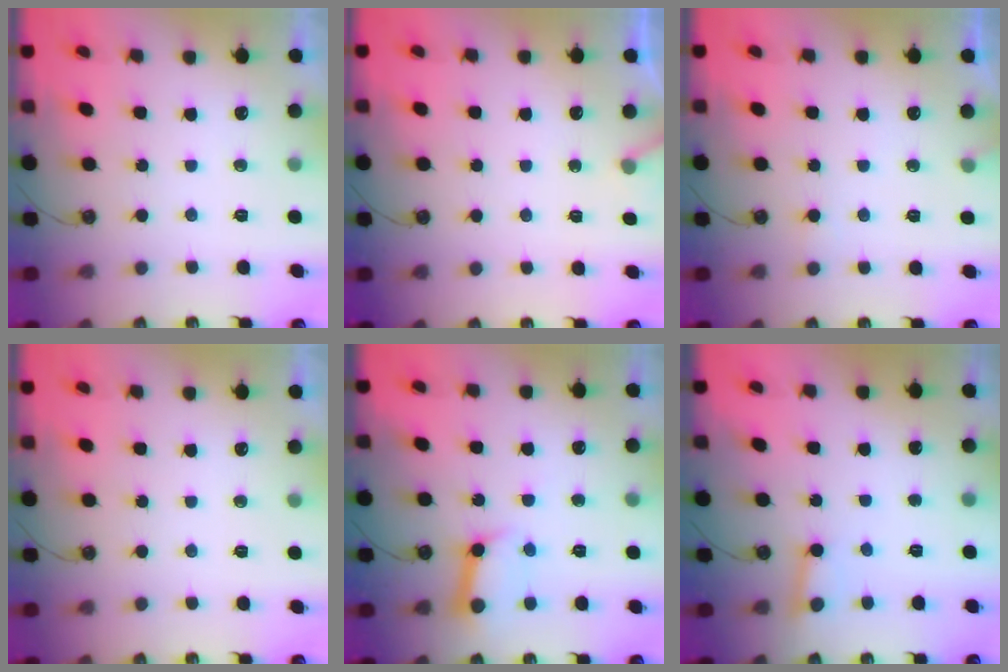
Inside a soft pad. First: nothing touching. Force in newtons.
{"total": 4.1, "press": 4.1, "slide": 0.4}
{"total": 5.8, "press": 5.8, "slide": 0.4}
{"total": 0.0}
{"total": 10.5, "press": 10.4, "slide": 1.2}
{"total": 2.6, "press": 2.5, "slide": 0.8}